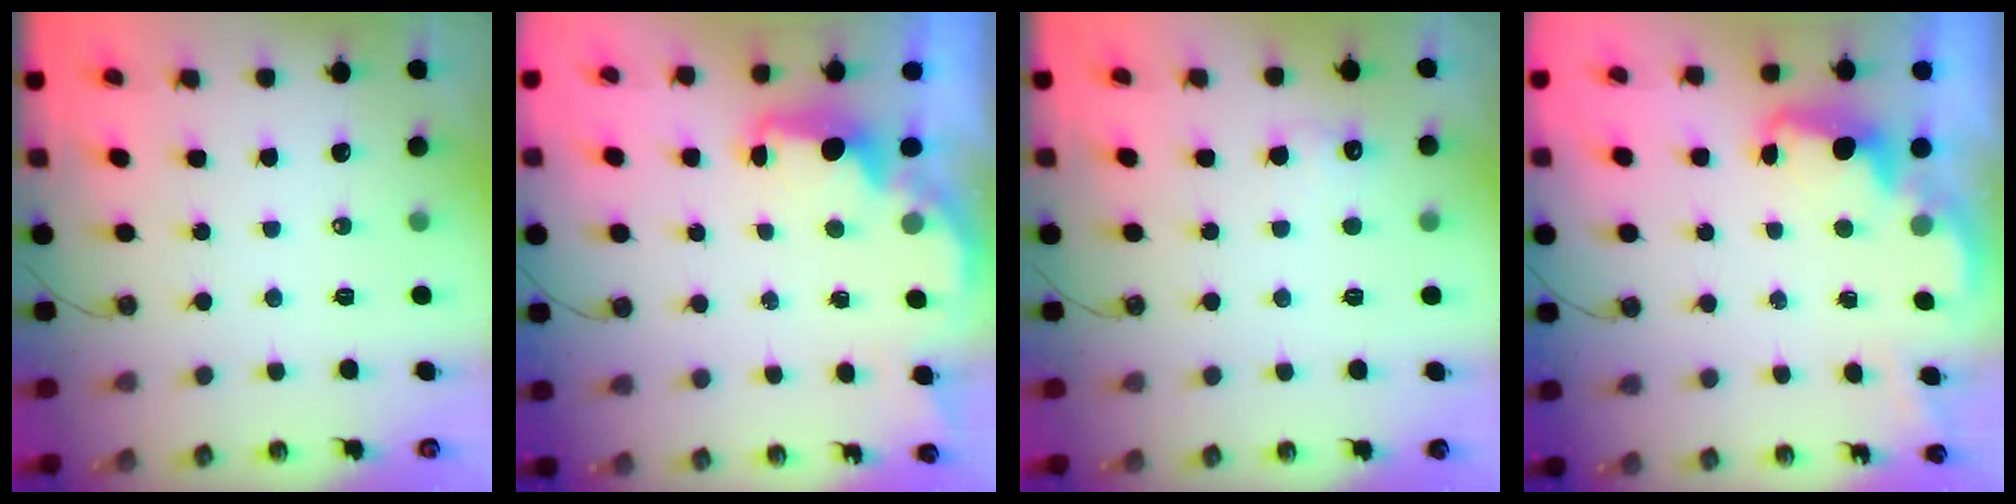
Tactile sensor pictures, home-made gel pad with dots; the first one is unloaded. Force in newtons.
{"total": 2.3, "press": 2.2, "slide": 0.7}
{"total": 5.7, "press": 5.5, "slide": 1.3}
{"total": 2.5, "press": 2.4, "slide": 0.5}